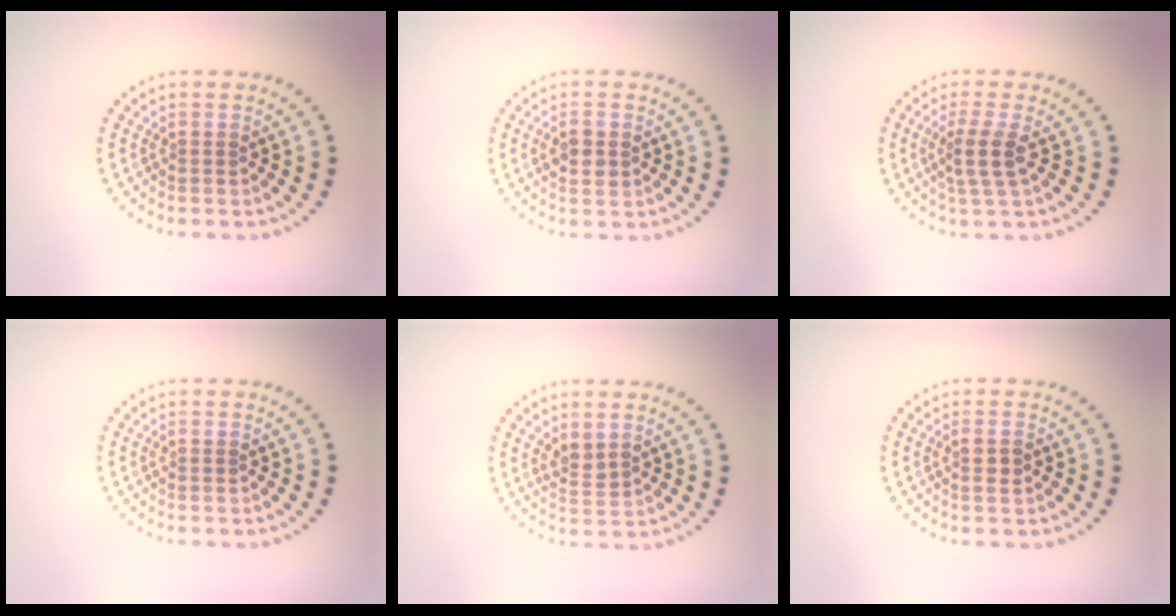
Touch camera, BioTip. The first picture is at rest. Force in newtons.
{"total": 2.1, "press": 2.1, "slide": 0.2}
{"total": 2.5, "press": 2.0, "slide": 1.5}
{"total": 0.0}
{"total": 1.5, "press": 1.3, "slide": 0.7}
{"total": 1.2, "press": 1.1, "slide": 0.4}